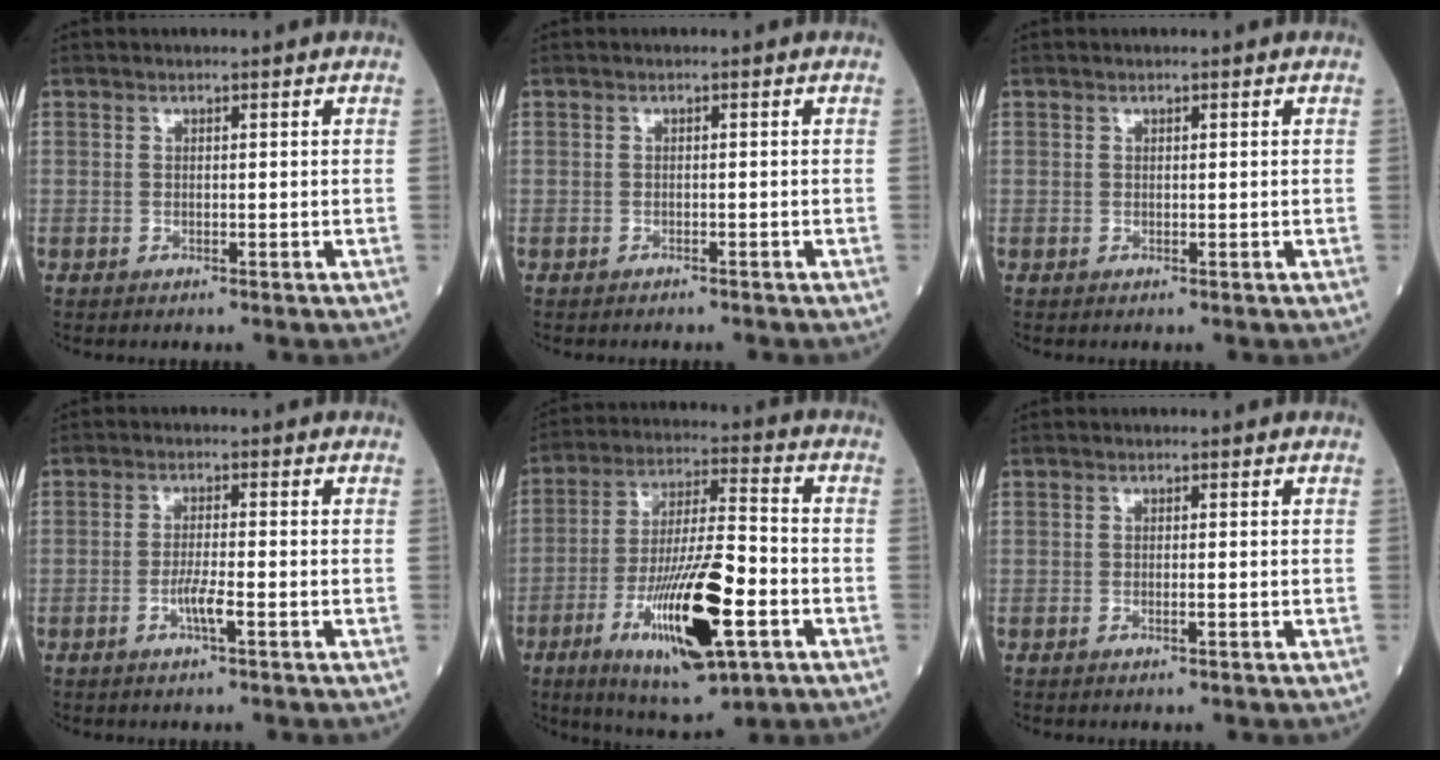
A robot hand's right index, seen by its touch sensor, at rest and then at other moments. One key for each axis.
{"total": 1.6, "fx": -1.4, "fy": 0.5, "fz": 0.6, "tx": -0.015, "ty": -0.002, "tz": -0.016}
{"total": 0.0}
{"total": 3.2, "fx": -1.3, "fy": 0.0, "fz": 2.9, "tx": -0.058, "ty": -0.002, "tz": -0.027}
{"total": 17.9, "fx": -6.6, "fy": 3.4, "fz": 16.3, "tx": -0.305, "ty": -0.018, "tz": -0.105}
{"total": 0.7, "fx": -0.3, "fy": 0.0, "fz": 0.7, "tx": -0.015, "ty": -0.001, "tz": -0.004}